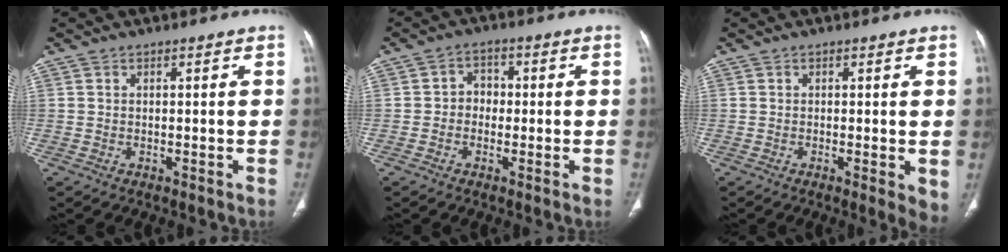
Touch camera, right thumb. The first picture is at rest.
{"total": 3.8, "force": [-0.4, 3.3, 1.8], "torque": [-0.002, 0.016, -0.015]}
{"total": 3.9, "force": [-0.4, 1.0, 3.7], "torque": [-0.050, -0.011, -0.009]}